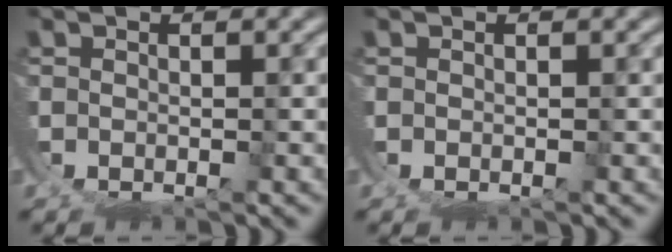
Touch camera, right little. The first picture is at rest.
{"total": 0.0}